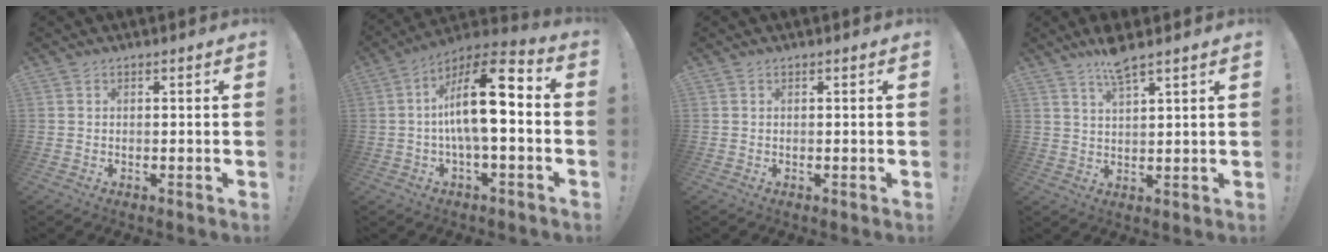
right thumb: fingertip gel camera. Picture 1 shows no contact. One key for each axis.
{"total": 17.1, "fx": 0.2, "fy": 5.4, "fz": 16.2, "tx": -0.270, "ty": 0.004, "tz": -0.003}
{"total": 0.0}
{"total": 7.2, "fx": 5.8, "fy": 1.0, "fz": 4.2, "tx": -0.077, "ty": -0.024, "tz": 0.100}